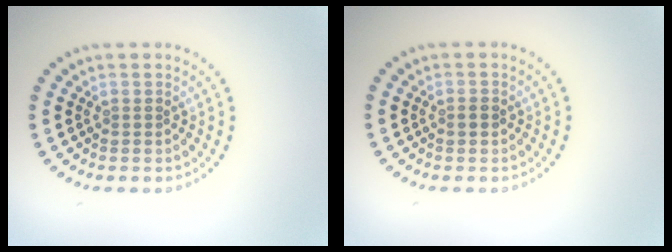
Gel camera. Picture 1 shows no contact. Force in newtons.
{"total": 1.2, "press": 1.2, "slide": 0.1}